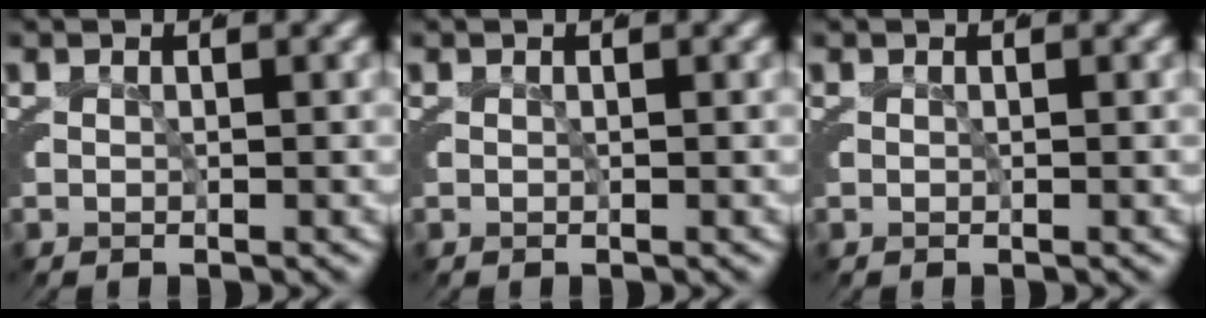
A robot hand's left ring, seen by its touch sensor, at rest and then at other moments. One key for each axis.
{"total": 0.0}
{"total": 0.0}